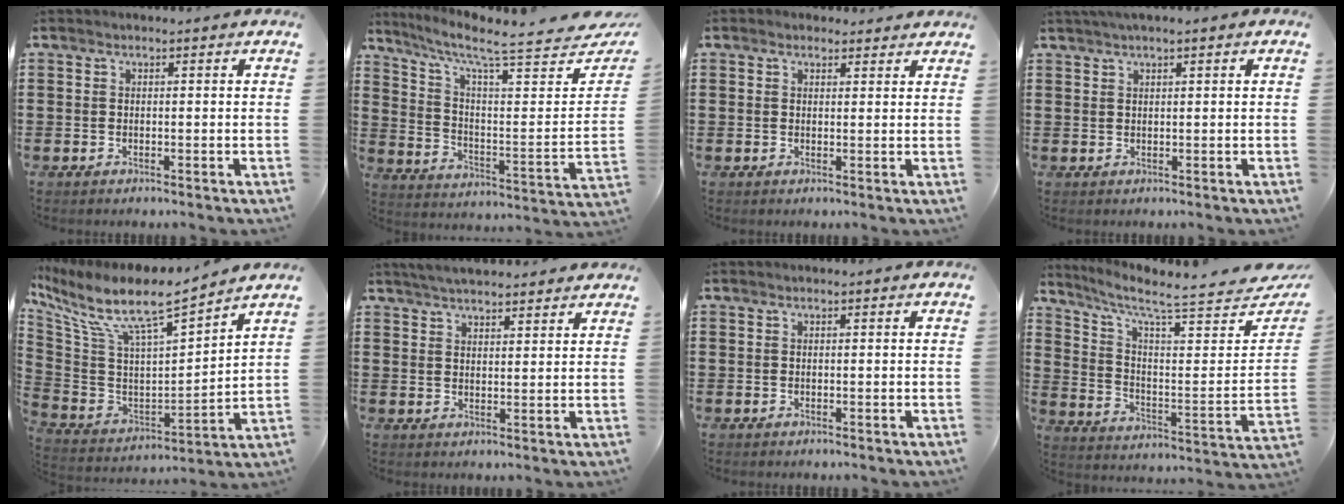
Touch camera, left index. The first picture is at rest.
{"total": 8.0, "force": [6.6, 0.4, 4.5], "torque": [-0.110, -0.061, 0.104]}
{"total": 1.8, "force": [1.5, 0.8, 0.3], "torque": [0.000, 0.003, 0.028]}
{"total": 1.4, "force": [1.0, 0.1, 1.0], "torque": [-0.019, 0.001, 0.020]}
{"total": 10.1, "force": [7.3, 1.8, 6.7], "torque": [-0.158, -0.051, 0.120]}
{"total": 3.8, "force": [3.7, 0.0, 0.8], "torque": [-0.024, -0.008, 0.068]}
{"total": 0.0}
{"total": 7.1, "force": [6.0, 0.2, 3.7], "torque": [-0.093, -0.060, 0.095]}